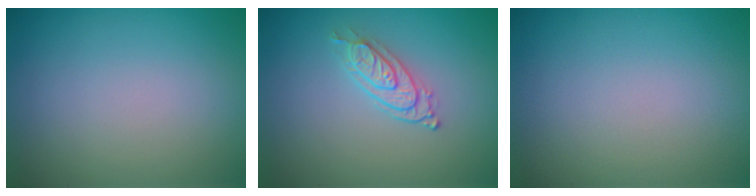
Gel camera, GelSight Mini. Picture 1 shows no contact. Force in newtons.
{"total": 2.5, "press": 2.1, "slide": 1.4}
{"total": 0.0}